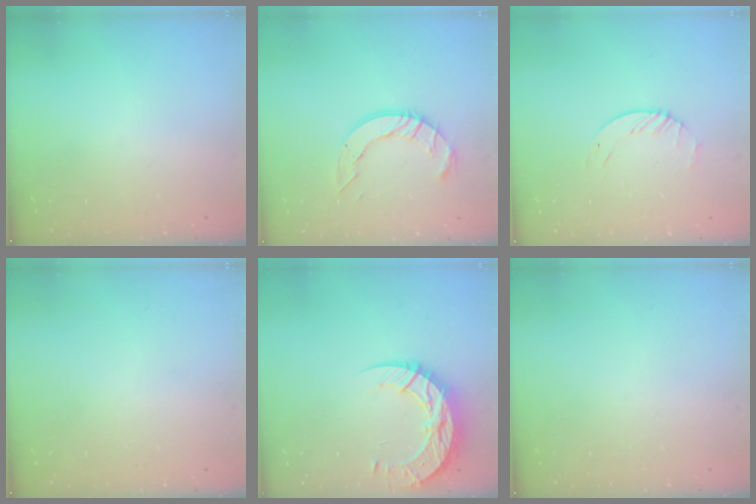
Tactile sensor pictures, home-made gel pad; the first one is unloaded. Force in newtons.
{"total": 9.7, "press": 9.6, "slide": 0.9}
{"total": 1.7, "press": 1.7, "slide": 0.2}
{"total": 0.0}
{"total": 13.5, "press": 13.5, "slide": 1.0}
{"total": 0.0}